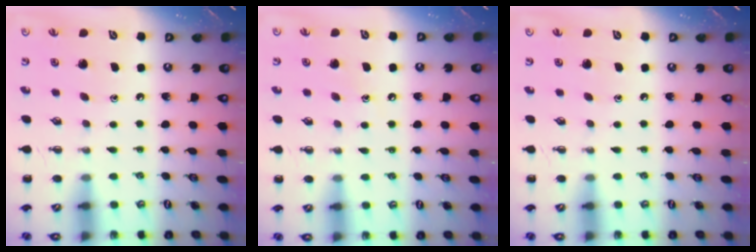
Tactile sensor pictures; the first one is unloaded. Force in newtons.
{"total": 6.2, "press": 6.0, "slide": 1.7}
{"total": 0.0}